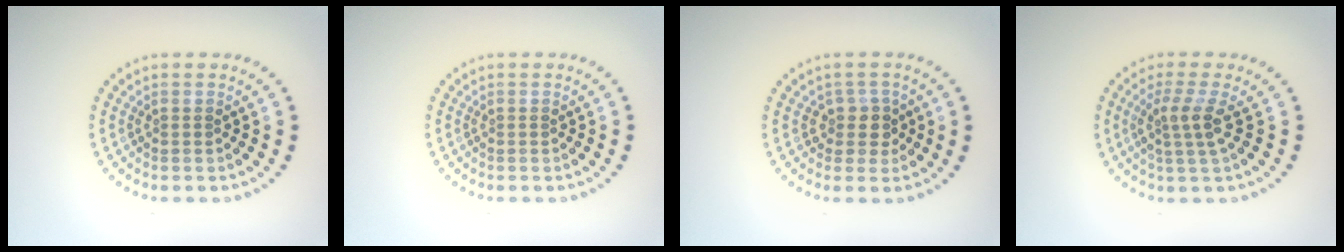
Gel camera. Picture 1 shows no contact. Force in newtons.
{"total": 0.0}
{"total": 2.0, "press": 1.6, "slide": 1.3}
{"total": 2.7, "press": 2.0, "slide": 1.8}